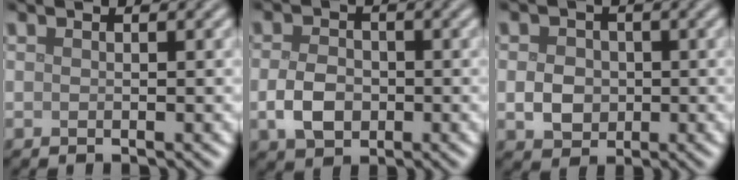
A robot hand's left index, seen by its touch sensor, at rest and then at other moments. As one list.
[{"total": 3.5, "force": [-0.8, 2.6, 2.3], "torque": [-0.047, -0.002, -0.018]}, {"total": 2.9, "force": [-0.3, 2.4, 1.5], "torque": [-0.026, -0.001, -0.009]}]